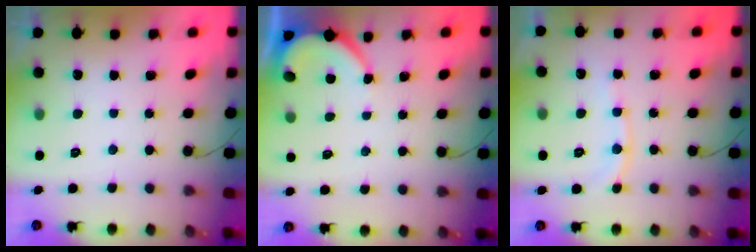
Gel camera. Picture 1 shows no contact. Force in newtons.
{"total": 3.4, "press": 3.3, "slide": 0.3}
{"total": 6.7, "press": 6.6, "slide": 0.9}